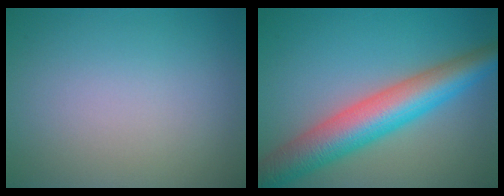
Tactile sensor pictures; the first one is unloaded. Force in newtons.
{"total": 8.3, "press": 8.3, "slide": 0.3}